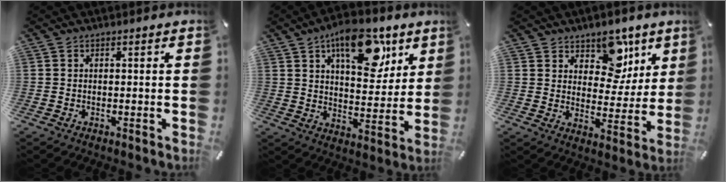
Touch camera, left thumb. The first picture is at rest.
{"total": 16.9, "force": [9.4, 8.7, 11.1], "torque": [-0.146, -0.042, 0.156]}
{"total": 12.0, "force": [7.3, 7.9, 5.3], "torque": [-0.059, -0.054, 0.130]}